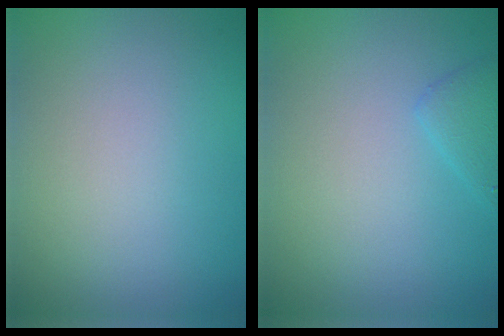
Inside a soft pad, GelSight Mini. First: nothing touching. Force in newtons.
{"total": 1.5, "press": 1.5, "slide": 0.2}